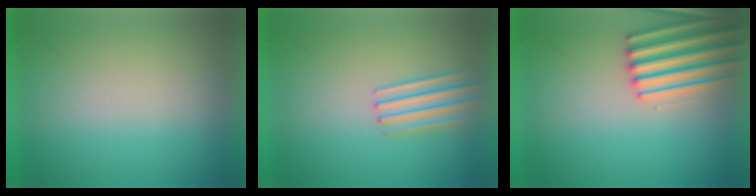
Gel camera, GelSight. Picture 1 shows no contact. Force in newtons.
{"total": 2.1}
{"total": 5.0}